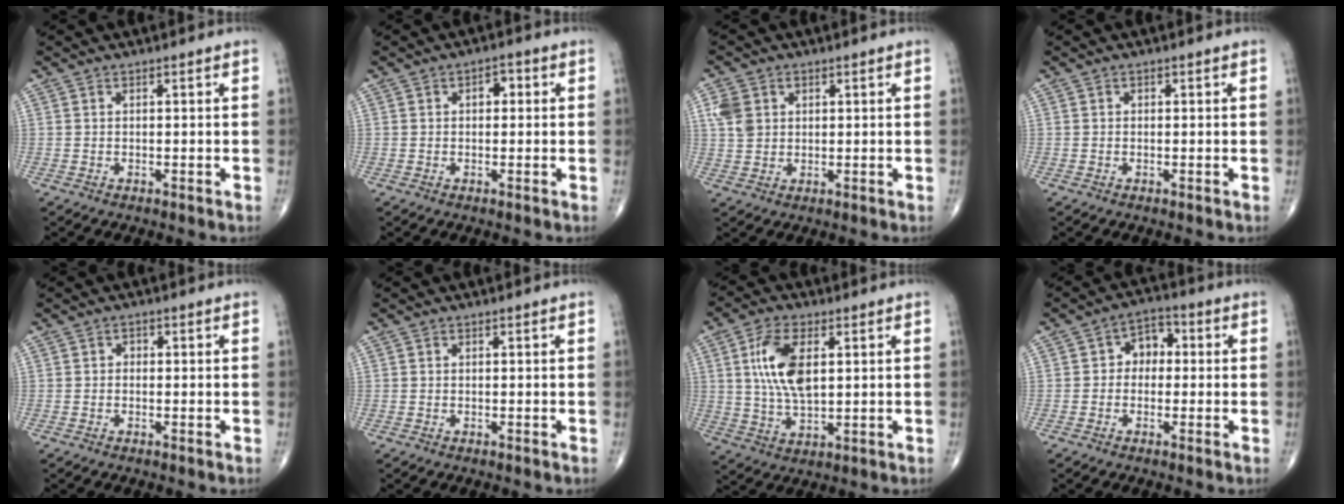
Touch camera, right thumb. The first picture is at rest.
{"total": 2.7, "force": [0.4, 1.8, 1.9], "torque": [-0.013, 0.009, 0.000]}
{"total": 5.1, "force": [1.5, 4.0, 2.7], "torque": [-0.041, 0.001, 0.031]}
{"total": 0.0}
{"total": 0.9, "force": [-0.2, 0.8, 0.5], "torque": [0.003, 0.004, -0.010]}
{"total": 0.0}
{"total": 11.0, "force": [2.6, 5.5, 9.2], "torque": [-0.177, -0.007, 0.052]}
{"total": 5.5, "force": [0.2, 4.2, 3.5], "torque": [-0.023, 0.022, -0.010]}